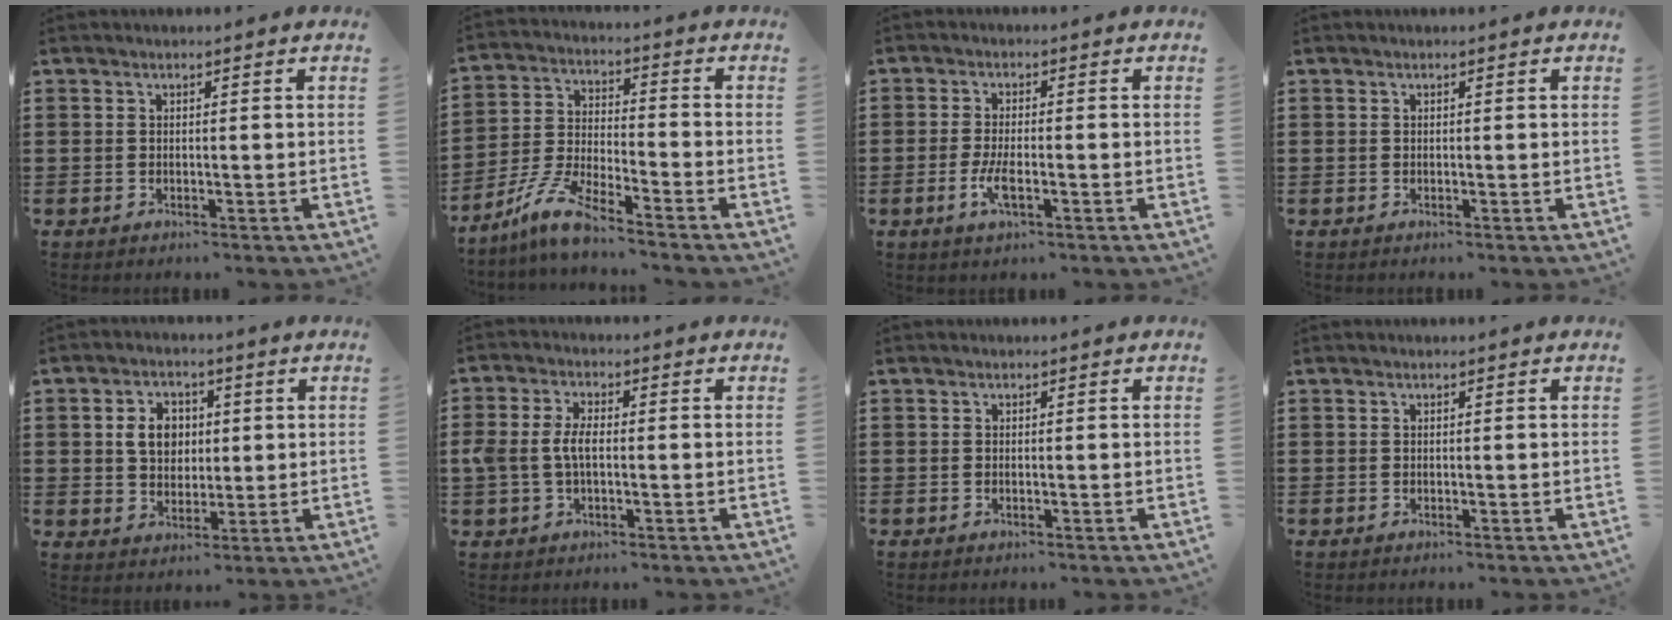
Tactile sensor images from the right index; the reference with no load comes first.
{"total": 7.9, "force": [-6.7, 0.4, 4.1], "torque": [-0.112, -0.013, -0.138]}
{"total": 4.0, "force": [-1.4, 1.1, 3.5], "torque": [-0.078, -0.005, -0.031]}
{"total": 0.0}
{"total": 5.8, "force": [1.1, 4.6, 3.3], "torque": [-0.073, 0.014, 0.014]}
{"total": 4.6, "force": [-0.3, 2.4, 3.9], "torque": [-0.103, -0.004, -0.014]}
{"total": 0.0}
{"total": 0.0}